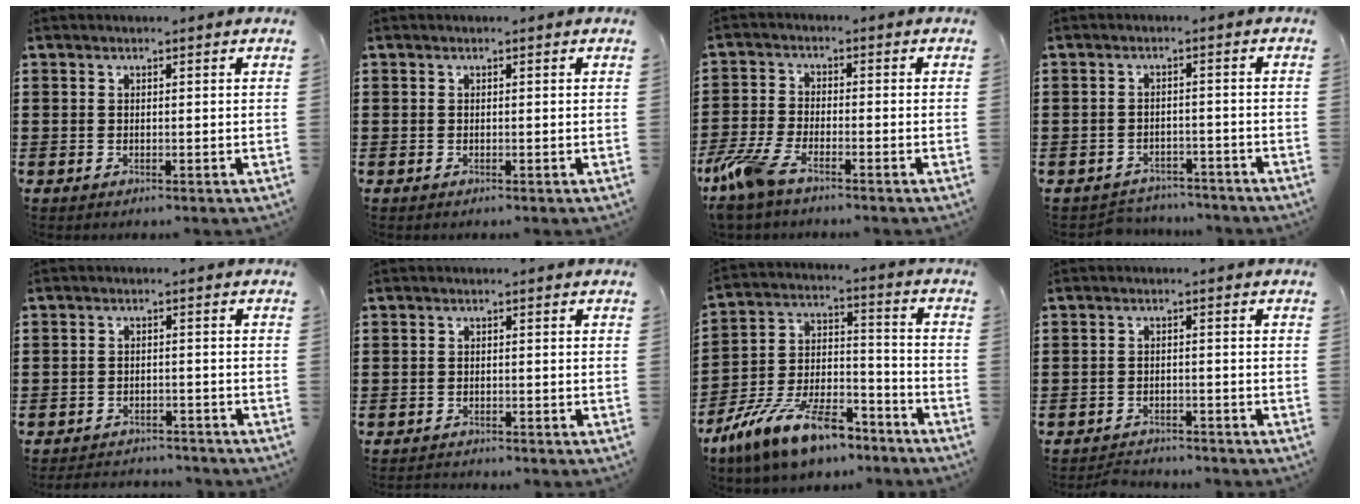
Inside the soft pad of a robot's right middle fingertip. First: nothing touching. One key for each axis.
{"total": 0.0}
{"total": 6.4, "fx": -4.6, "fy": 1.6, "fz": 4.2, "tx": -0.116, "ty": -0.017, "tz": -0.092}
{"total": 2.6, "fx": -2.5, "fy": 0.5, "fz": -0.2, "tx": -0.006, "ty": -0.001, "tz": -0.056}
{"total": 2.7, "fx": -2.7, "fy": 0.4, "fz": -0.3, "tx": -0.003, "ty": 0.000, "tz": -0.060}
{"total": 1.0, "fx": -1.0, "fy": 0.1, "fz": -0.1, "tx": -0.001, "ty": 0.003, "tz": -0.022}
{"total": 13.1, "fx": -10.5, "fy": 3.4, "fz": 7.0, "tx": -0.143, "ty": 0.030, "tz": -0.202}
{"total": 2.1, "fx": -2.1, "fy": 0.3, "fz": -0.1, "tx": -0.006, "ty": 0.000, "tz": -0.046}